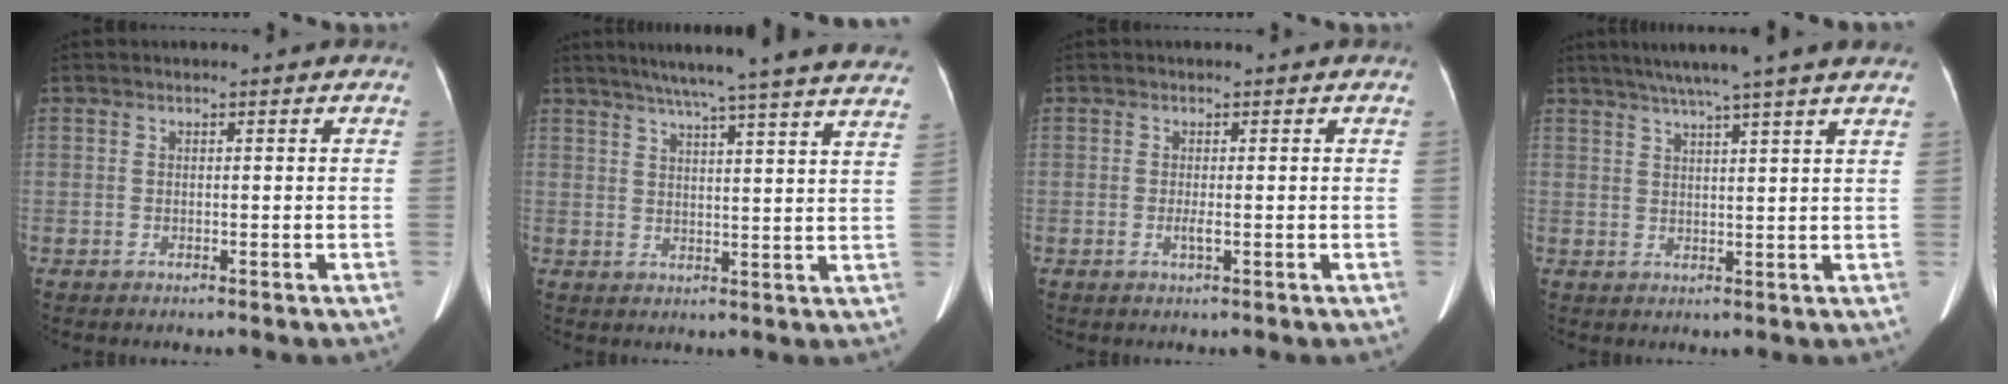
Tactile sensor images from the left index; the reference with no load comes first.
{"total": 25.5, "force": [22.6, -0.1, 11.9], "torque": [-0.183, -0.025, 0.275]}
{"total": 0.9, "force": [-0.4, 0.0, 0.9], "torque": [-0.024, -0.007, -0.006]}
{"total": 10.4, "force": [8.5, -1.4, 5.9], "torque": [-0.090, 0.023, 0.105]}